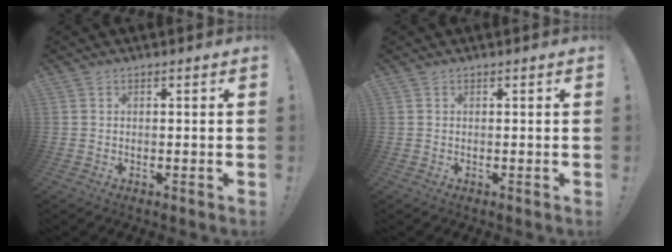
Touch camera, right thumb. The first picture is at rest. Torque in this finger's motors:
{"motor_torque": [-0.30, -0.01, -0.16, 0.08, -0.02]}